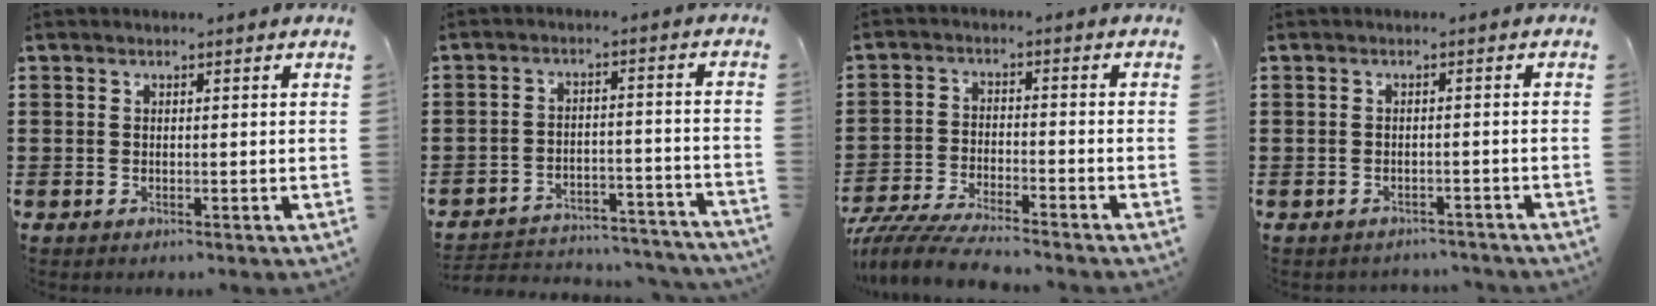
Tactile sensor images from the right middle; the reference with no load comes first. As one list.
[{"total": 3.9, "force": [-3.8, 0.6, 0.8], "torque": [-0.019, 0.004, -0.081]}, {"total": 5.7, "force": [-5.4, 0.3, 1.7], "torque": [-0.047, -0.009, -0.110]}, {"total": 1.4, "force": [-1.4, 0.2, 0.0], "torque": [-0.006, -0.001, -0.029]}]